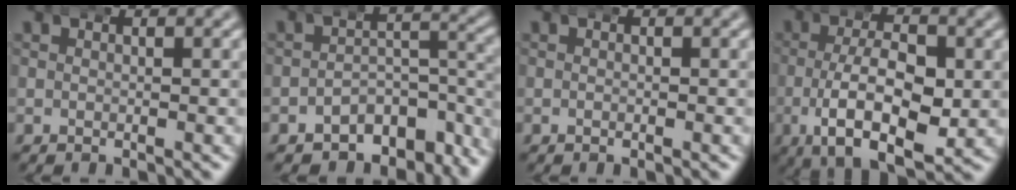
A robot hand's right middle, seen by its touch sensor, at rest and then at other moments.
{"total": 7.0, "force": [-5.0, 3.5, 3.5], "torque": [-0.029, -0.012, -0.076]}
{"total": 0.0}
{"total": 9.8, "force": [-3.3, 4.9, 7.9], "torque": [-0.149, -0.032, -0.037]}